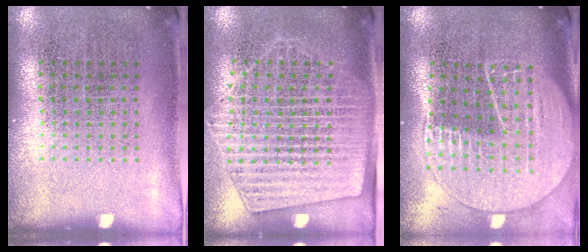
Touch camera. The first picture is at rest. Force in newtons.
{"total": 1.8, "press": 1.5, "slide": 1.0}
{"total": 2.0, "press": 1.8, "slide": 1.0}